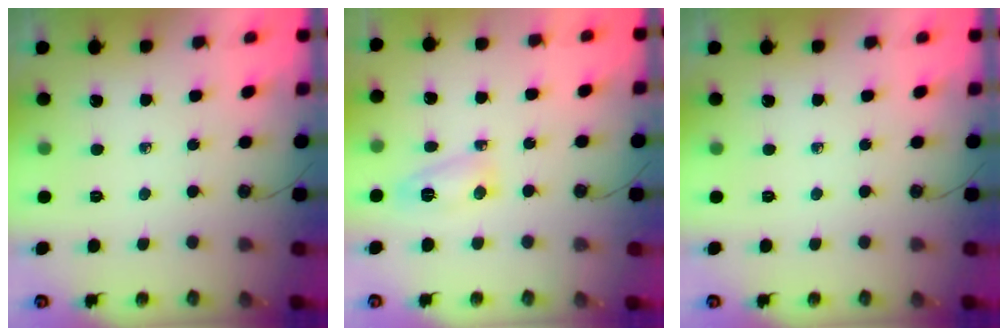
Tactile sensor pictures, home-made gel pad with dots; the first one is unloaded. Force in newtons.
{"total": 5.1, "press": 5.0, "slide": 0.8}
{"total": 0.0}